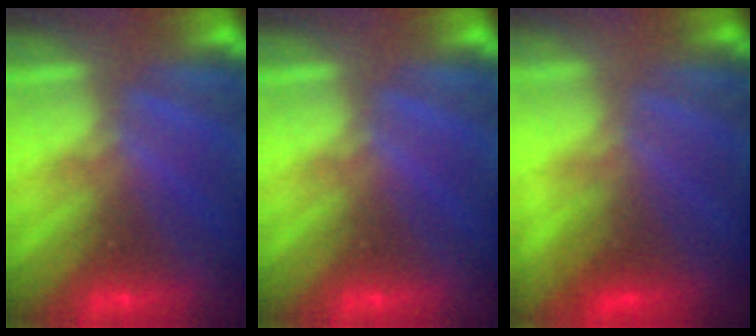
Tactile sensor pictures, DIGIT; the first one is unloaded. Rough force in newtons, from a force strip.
{"total": 0.0}
{"total": 3.0}